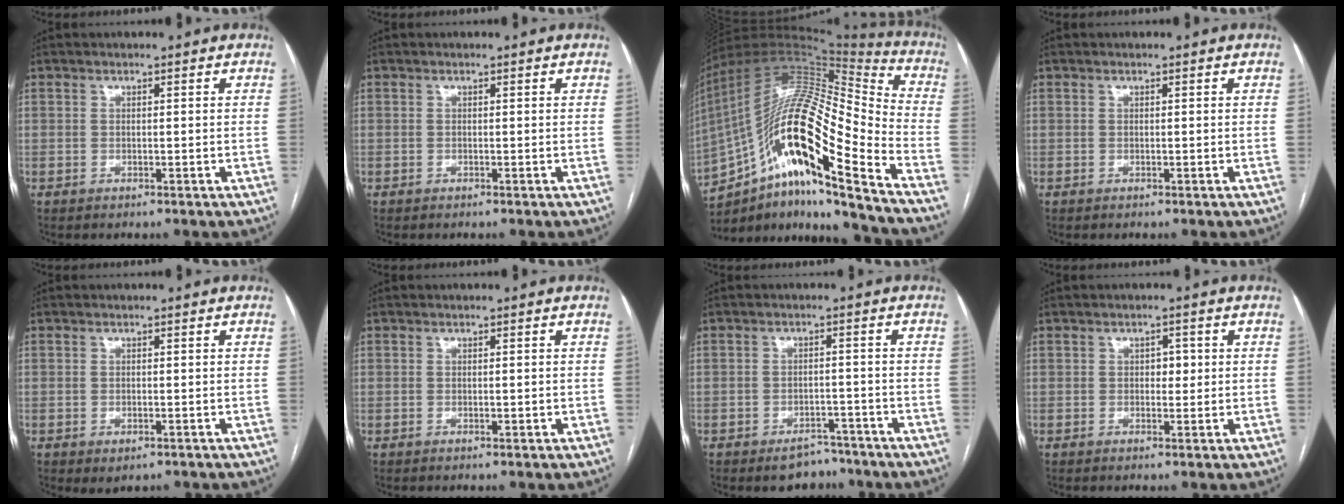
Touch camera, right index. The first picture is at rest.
{"total": 0.0}
{"total": 24.3, "force": [-12.6, 3.5, 20.5], "torque": [-0.366, 0.018, -0.217]}
{"total": 0.0}
{"total": 2.0, "force": [-0.9, 1.0, 1.4], "torque": [-0.022, -0.004, 0.000]}
{"total": 0.7, "force": [-0.1, 0.3, 0.7], "torque": [-0.011, 0.001, 0.000]}
{"total": 5.0, "force": [-4.1, 2.5, 1.5], "torque": [-0.014, 0.005, -0.056]}
{"total": 2.0, "force": [0.2, 1.3, 1.5], "torque": [-0.018, 0.006, 0.002]}